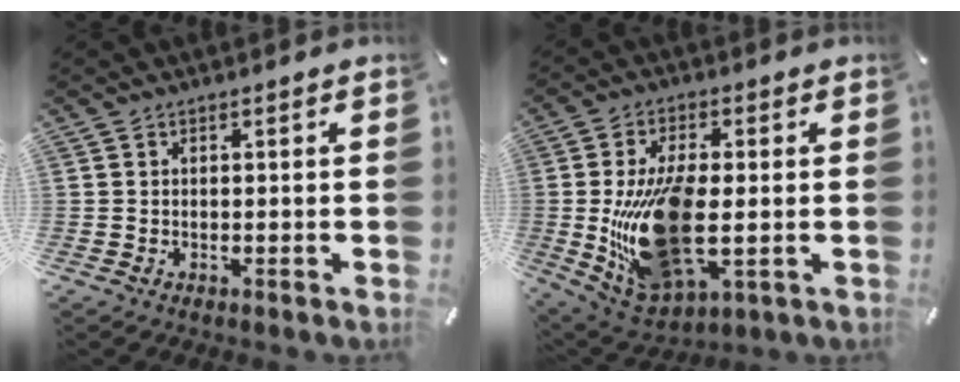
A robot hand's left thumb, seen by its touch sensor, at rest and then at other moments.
{"total": 20.7, "force": [-0.8, 11.1, 17.5], "torque": [-0.353, -0.020, 0.002]}